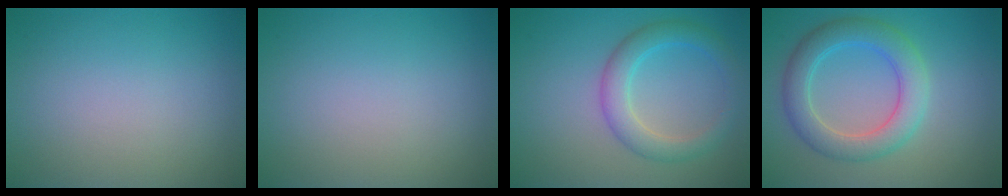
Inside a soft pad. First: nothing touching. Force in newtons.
{"total": 0.0}
{"total": 3.6, "press": 3.6, "slide": 0.0}
{"total": 4.8, "press": 4.8, "slide": 0.2}